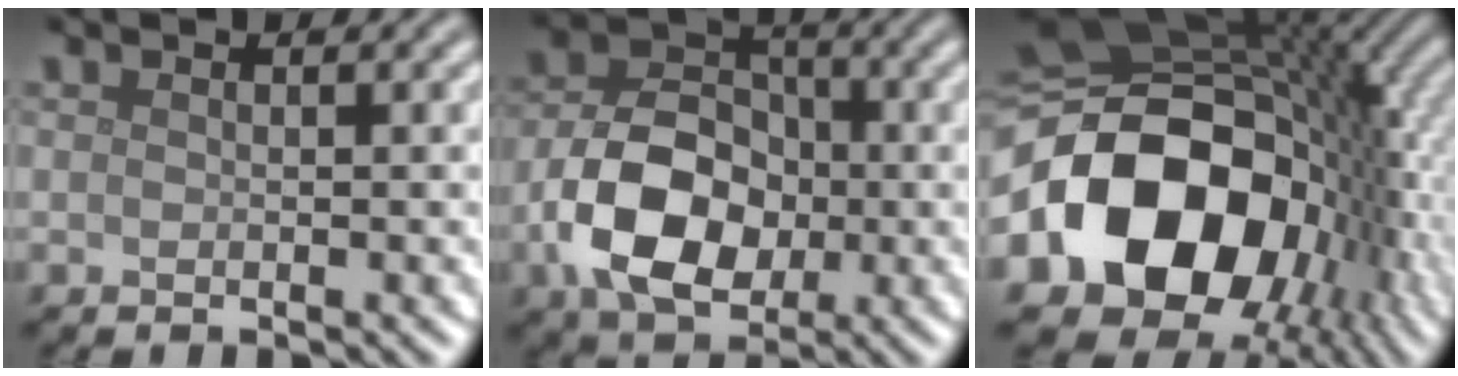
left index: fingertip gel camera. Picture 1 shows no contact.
{"total": 8.4, "force": [-2.0, 5.9, 5.7], "torque": [-0.106, 0.003, -0.044]}
{"total": 19.0, "force": [-3.6, 14.2, 12.1], "torque": [-0.222, -0.025, -0.054]}